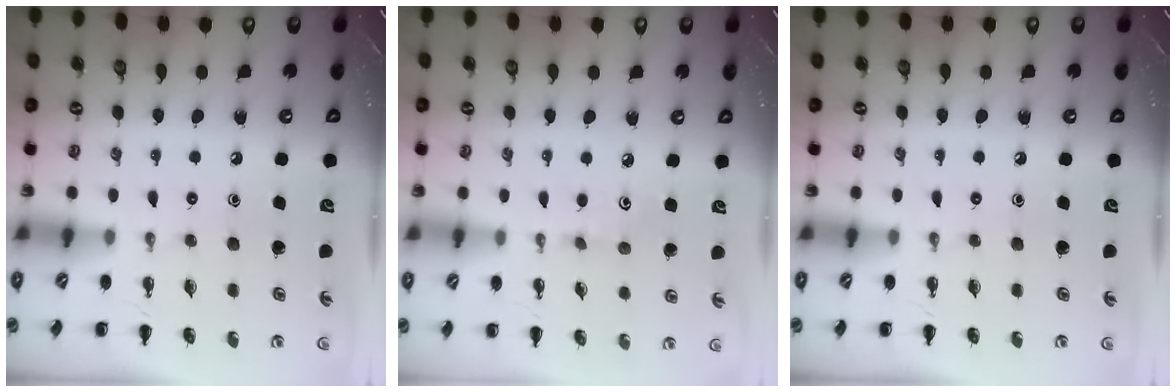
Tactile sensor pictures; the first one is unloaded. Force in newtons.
{"total": 4.2, "press": 3.9, "slide": 1.4}
{"total": 0.0}